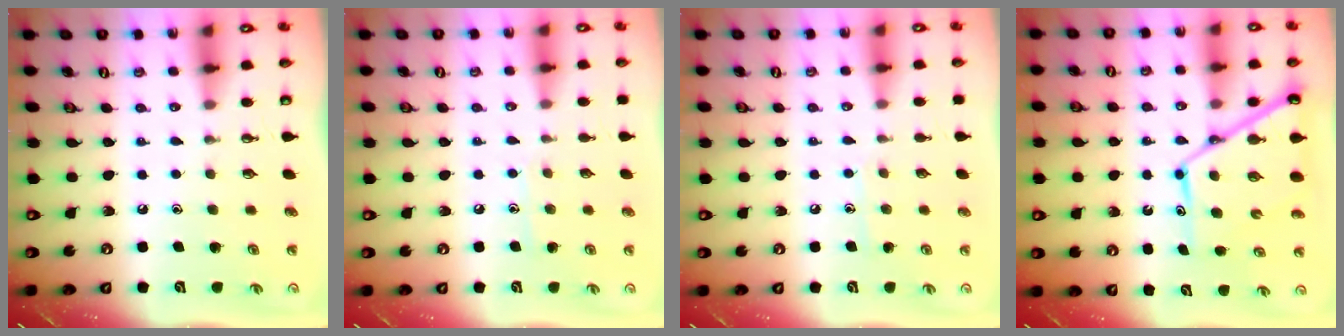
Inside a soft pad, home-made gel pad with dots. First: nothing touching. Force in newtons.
{"total": 5.7, "press": 5.7, "slide": 0.7}
{"total": 5.7, "press": 5.7, "slide": 0.7}
{"total": 14.3, "press": 14.2, "slide": 1.4}